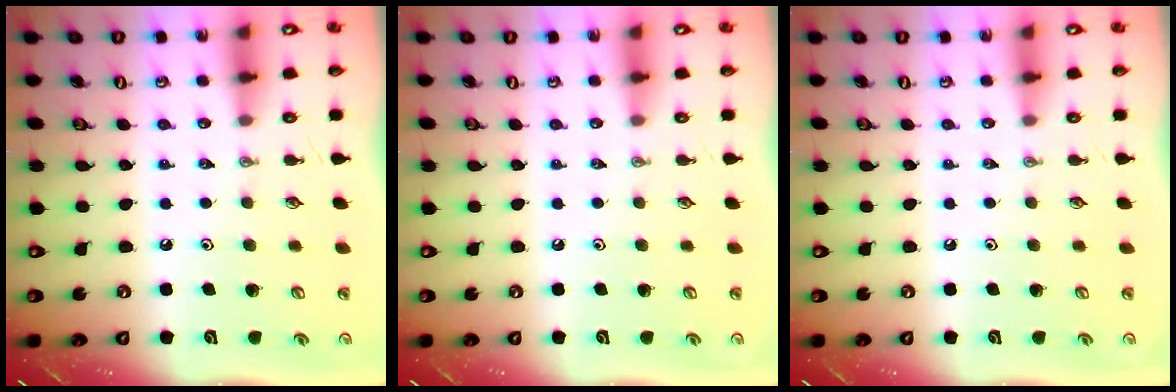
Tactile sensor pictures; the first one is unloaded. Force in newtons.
{"total": 0.0}
{"total": 0.0}